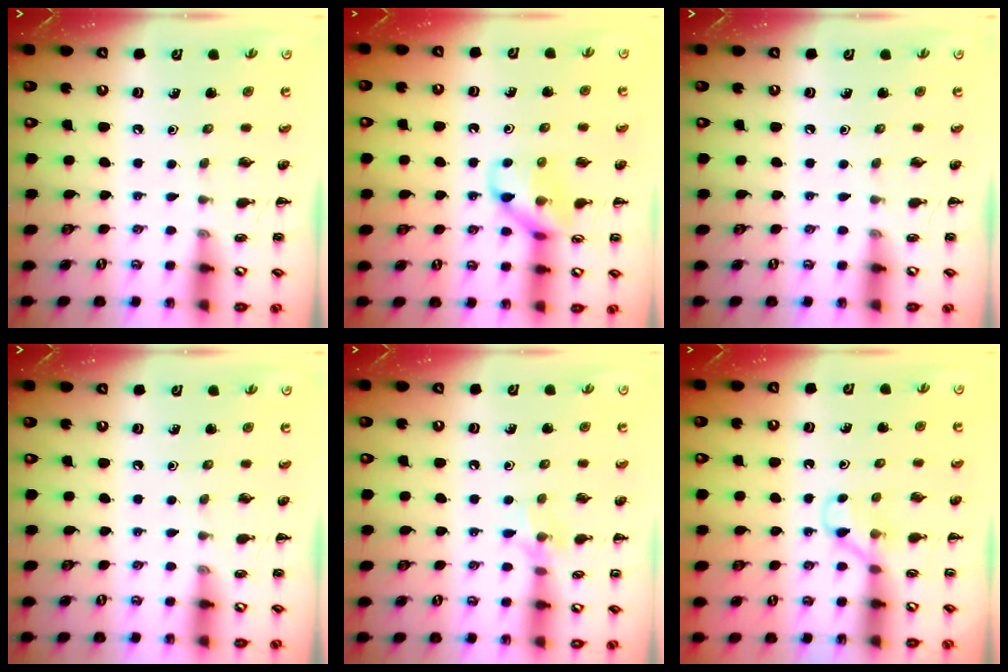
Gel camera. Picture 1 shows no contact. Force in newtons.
{"total": 11.0, "press": 11.0, "slide": 0.3}
{"total": 0.0}
{"total": 0.0}
{"total": 6.8, "press": 6.6, "slide": 1.6}
{"total": 4.5, "press": 4.2, "slide": 1.6}